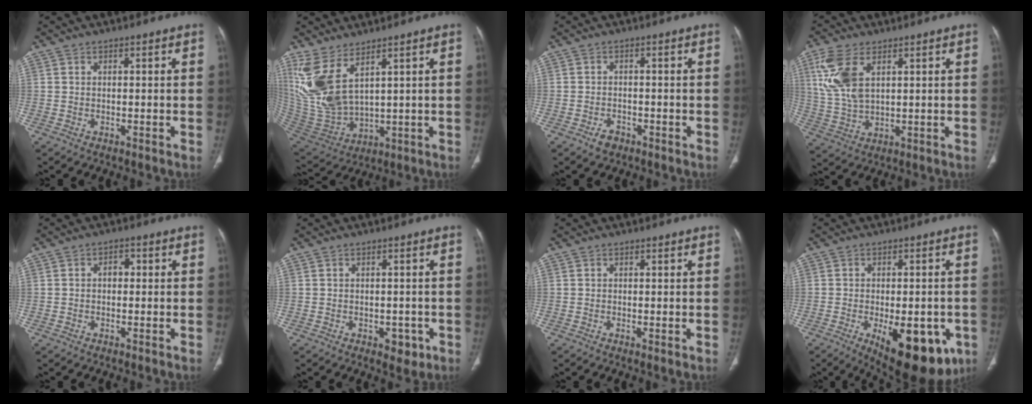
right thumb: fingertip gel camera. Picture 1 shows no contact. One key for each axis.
{"total": 12.9, "fx": 6.5, "fy": 5.6, "fz": 9.7, "tx": -0.214, "ty": -0.036, "tz": 0.159}
{"total": 2.4, "fx": -1.5, "fy": 1.5, "fz": 1.0, "tx": -0.015, "ty": 0.010, "tz": -0.021}
{"total": 10.5, "fx": 4.0, "fy": 5.5, "fz": 8.0, "tx": -0.182, "ty": -0.005, "tz": 0.087}
{"total": 2.1, "fx": 0.0, "fy": 1.5, "fz": 1.5, "tx": -0.014, "ty": 0.010, "tz": -0.004}
{"total": 3.3, "fx": -1.4, "fy": 2.2, "fz": 2.1, "tx": -0.009, "ty": 0.003, "tz": -0.012}
{"total": 0.6, "fx": -0.1, "fy": 0.1, "fz": 0.6, "tx": -0.017, "ty": -0.004, "tz": -0.004}
{"total": 17.8, "fx": -6.6, "fy": 8.1, "fz": 14.5, "tx": -0.152, "ty": -0.001, "tz": -0.072}